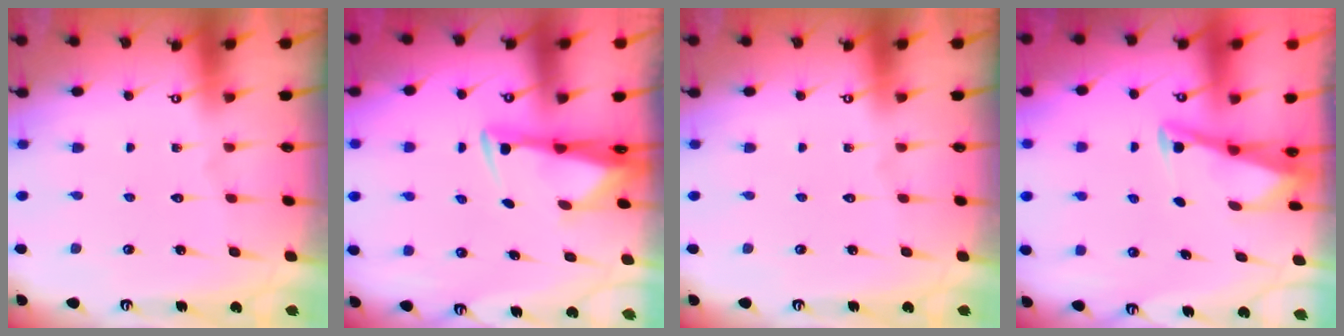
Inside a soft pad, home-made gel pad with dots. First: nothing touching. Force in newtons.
{"total": 3.0, "press": 2.8, "slide": 1.0}
{"total": 0.0}
{"total": 2.8, "press": 2.8, "slide": 0.4}